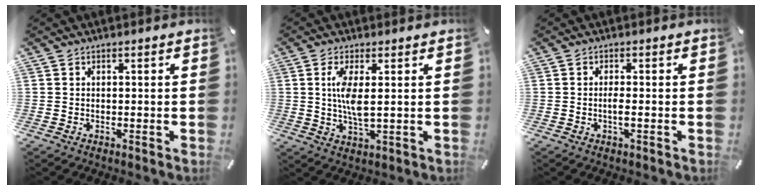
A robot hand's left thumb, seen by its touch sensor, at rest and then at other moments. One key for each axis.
{"total": 6.9, "fx": 0.9, "fy": 1.9, "fz": 6.5, "tx": -0.147, "ty": -0.006, "tz": 0.009}
{"total": 2.2, "fx": -0.5, "fy": 0.4, "fz": 2.1, "tx": -0.040, "ty": -0.003, "tz": -0.009}